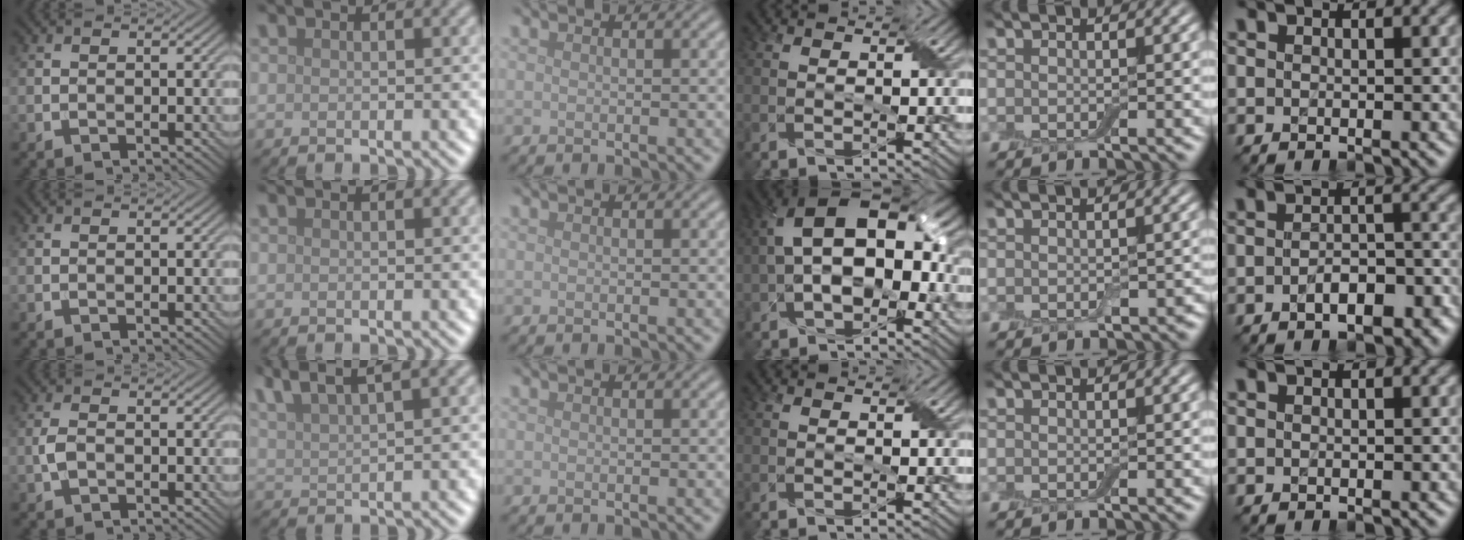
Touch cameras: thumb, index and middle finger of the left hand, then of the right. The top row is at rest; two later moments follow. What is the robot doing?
{"motion": "peel", "object": "aluminum foil"}